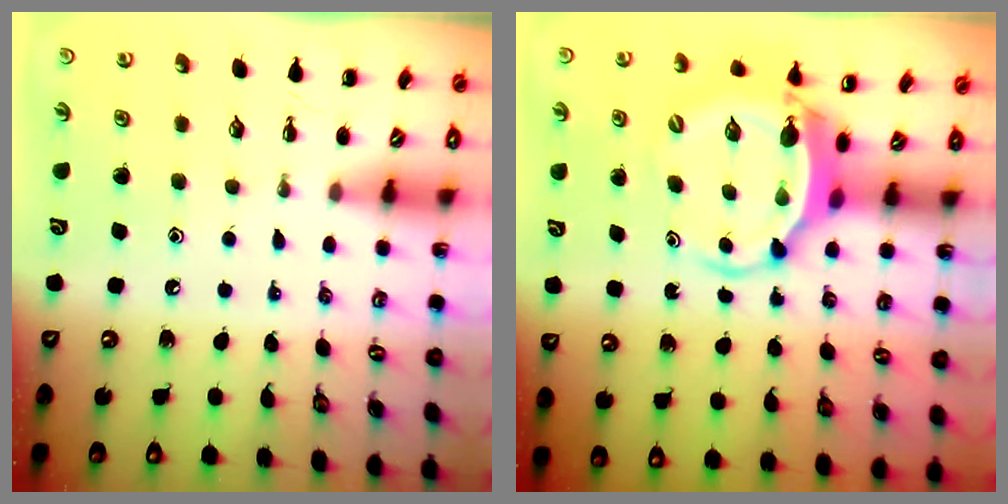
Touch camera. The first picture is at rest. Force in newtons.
{"total": 5.4, "press": 5.2, "slide": 1.3}